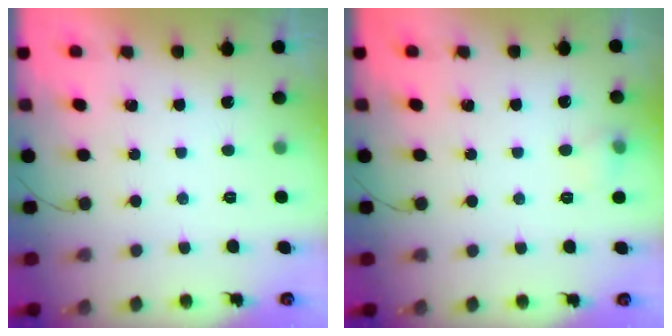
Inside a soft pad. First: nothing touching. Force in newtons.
{"total": 5.7, "press": 5.4, "slide": 2.0}